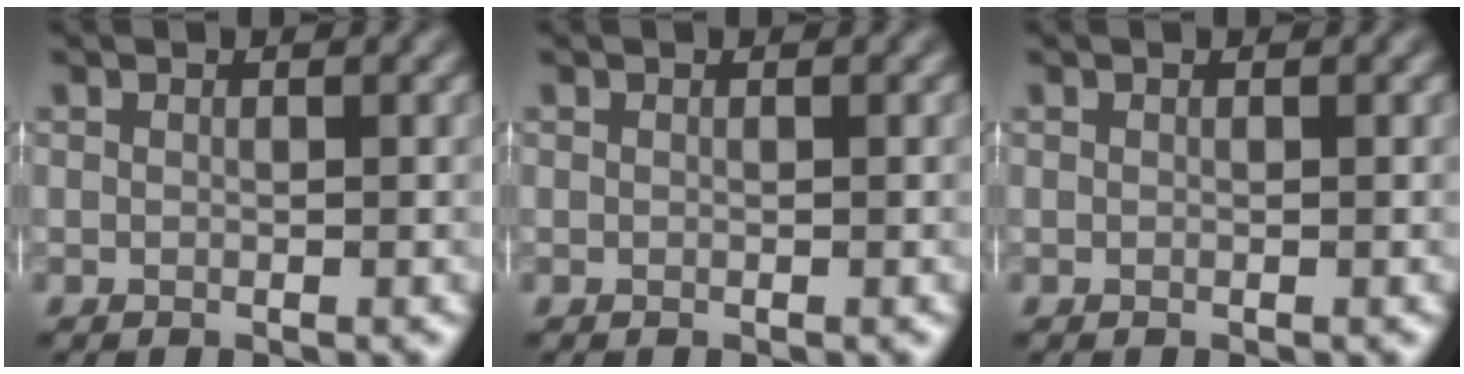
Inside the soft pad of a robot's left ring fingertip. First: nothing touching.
{"total": 0.0}
{"total": 0.0}